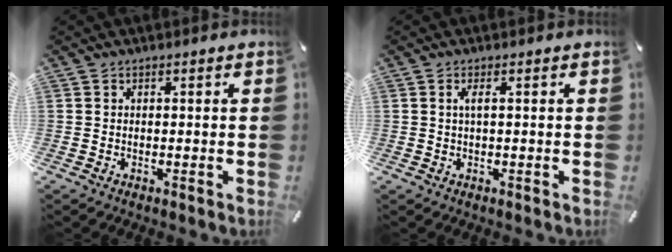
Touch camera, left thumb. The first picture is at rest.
{"total": 2.0, "force": [0.4, 0.2, 1.9], "torque": [-0.039, -0.001, 0.005]}